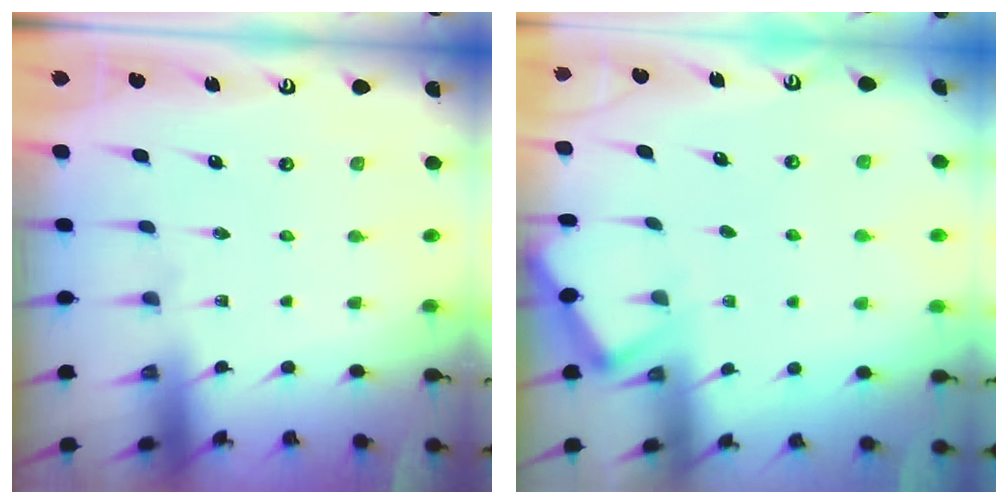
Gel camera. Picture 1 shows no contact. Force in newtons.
{"total": 2.1, "press": 2.1, "slide": 0.3}